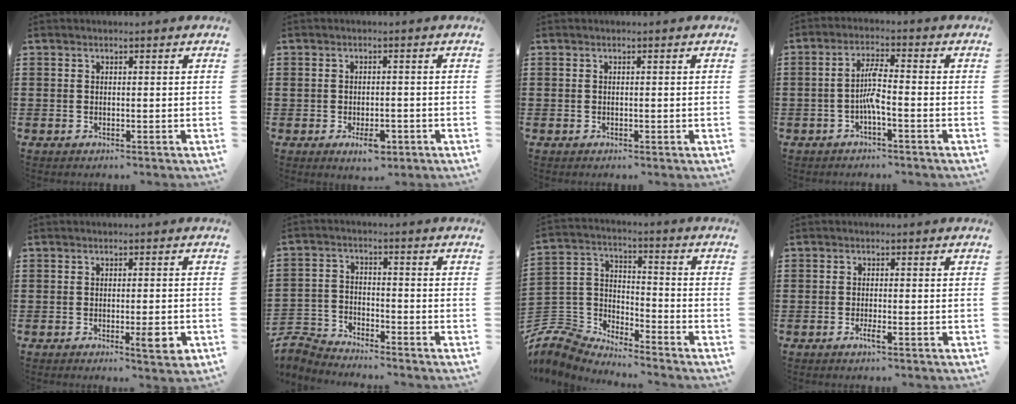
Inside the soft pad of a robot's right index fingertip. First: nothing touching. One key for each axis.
{"total": 3.8, "fx": -1.7, "fy": 1.9, "fz": 2.8, "tx": -0.045, "ty": 0.006, "tz": -0.029}
{"total": 0.0}
{"total": 4.4, "fx": -1.5, "fy": 0.8, "fz": 4.1, "tx": -0.090, "ty": 0.003, "tz": -0.034}
{"total": 3.9, "fx": -1.4, "fy": 0.5, "fz": 3.6, "tx": -0.064, "ty": -0.012, "tz": -0.022}
{"total": 4.4, "fx": -4.3, "fy": 0.8, "fz": 0.1, "tx": -0.028, "ty": -0.003, "tz": -0.098}
{"total": 5.5, "fx": -5.1, "fy": 1.9, "fz": 0.4, "tx": -0.053, "ty": -0.012, "tz": -0.117}
{"total": 1.9, "fx": -1.1, "fy": 0.2, "fz": 1.6, "tx": -0.034, "ty": -0.004, "tz": -0.021}